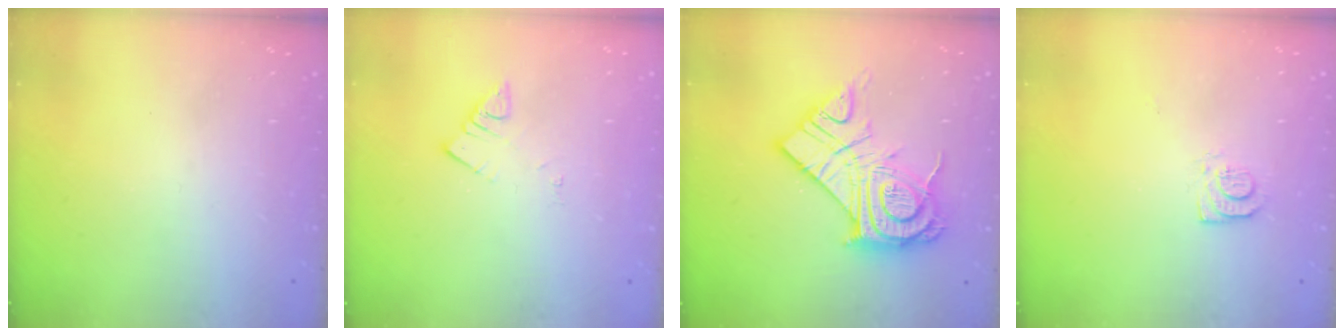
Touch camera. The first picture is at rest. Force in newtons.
{"total": 3.5, "press": 3.5, "slide": 0.2}
{"total": 20.7, "press": 20.7, "slide": 1.7}
{"total": 6.8, "press": 6.7, "slide": 0.7}